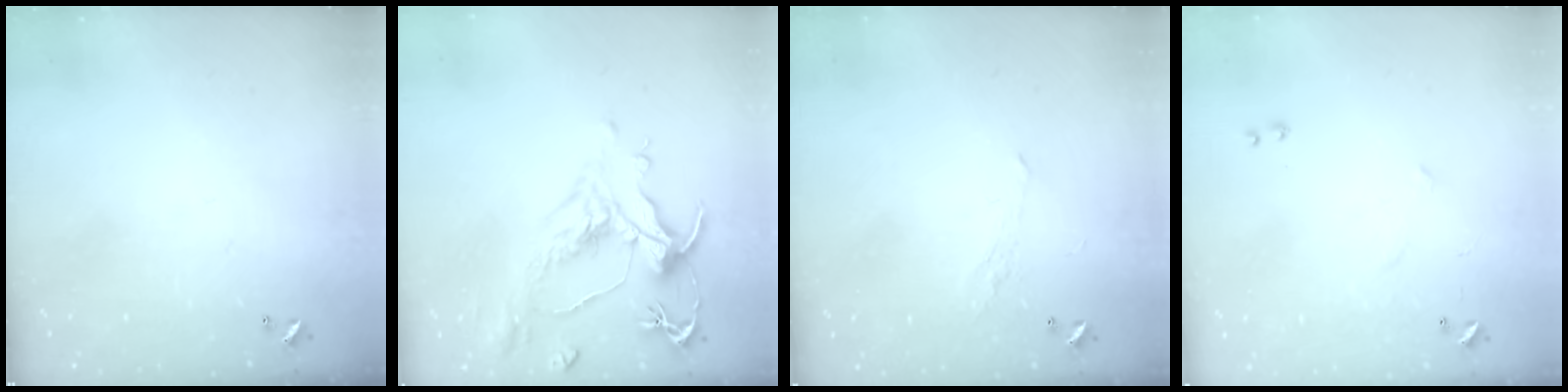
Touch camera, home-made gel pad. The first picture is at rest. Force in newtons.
{"total": 1.5, "press": 0.5, "slide": 1.4}
{"total": 1.1, "press": 0.8, "slide": 0.7}
{"total": 5.9, "press": 5.9, "slide": 0.8}